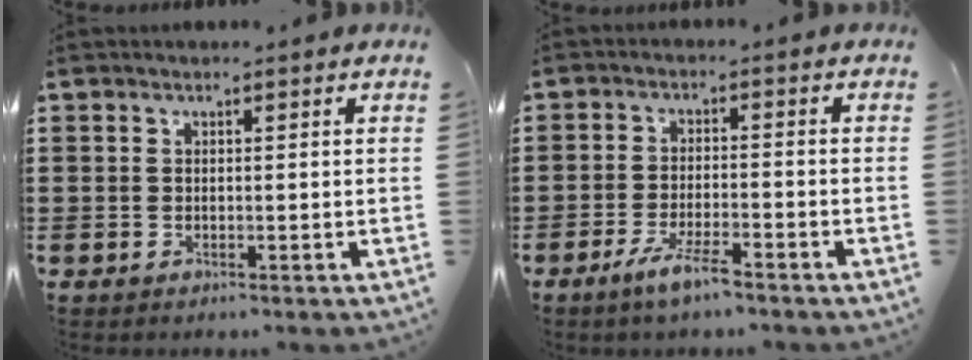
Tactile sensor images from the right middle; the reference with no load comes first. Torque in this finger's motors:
{"motor_torque": [2.14, 0.00, 0.10, 0.05]}